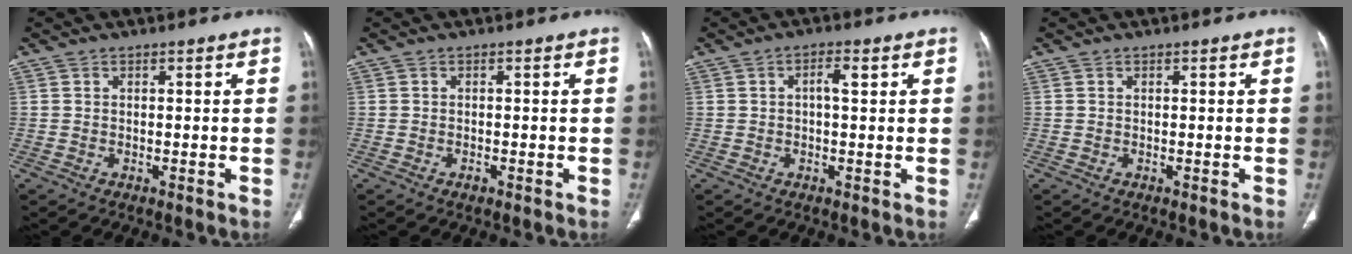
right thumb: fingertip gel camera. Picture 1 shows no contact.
{"total": 0.9, "force": [-0.6, 0.5, 0.5], "torque": [-0.009, 0.003, -0.009]}
{"total": 2.6, "force": [0.6, 1.0, 2.3], "torque": [-0.041, 0.007, 0.009]}
{"total": 0.0}